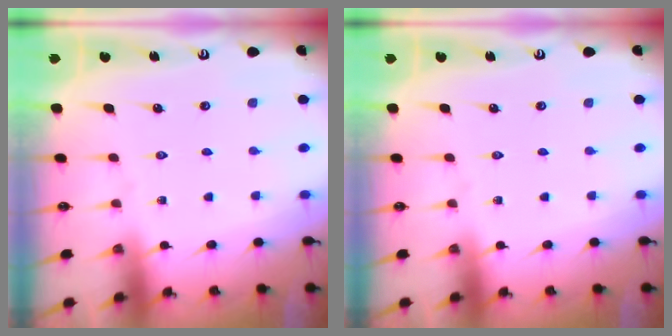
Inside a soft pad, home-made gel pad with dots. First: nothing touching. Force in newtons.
{"total": 0.0}